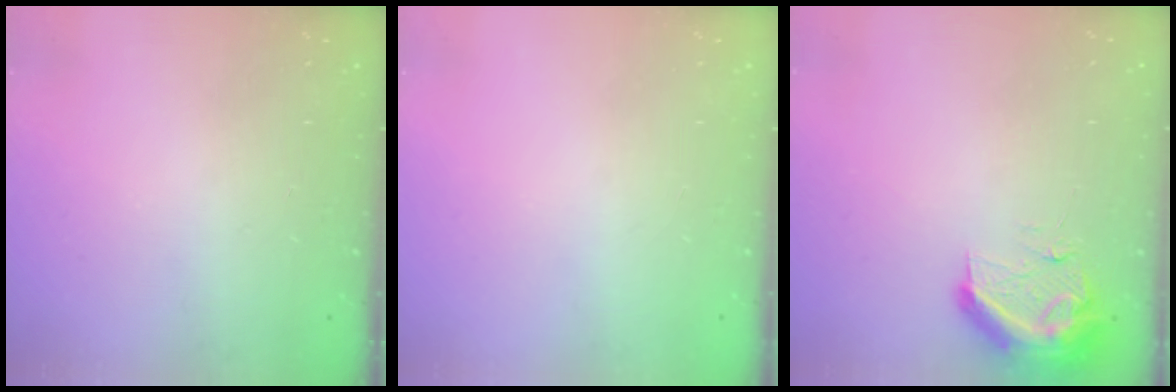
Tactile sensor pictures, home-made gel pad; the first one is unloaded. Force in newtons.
{"total": 0.0}
{"total": 14.4, "press": 11.8, "slide": 8.4}